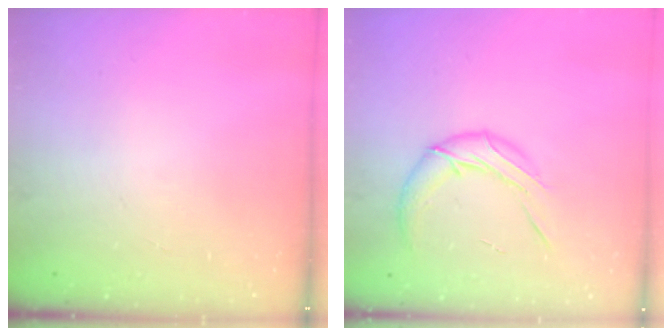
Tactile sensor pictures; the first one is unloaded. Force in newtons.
{"total": 11.2, "press": 10.9, "slide": 2.4}